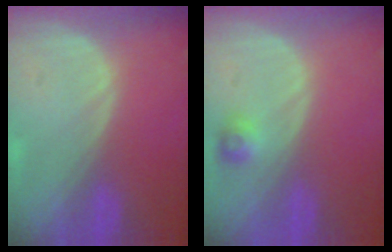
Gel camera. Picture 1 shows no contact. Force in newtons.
{"total": 2.4, "press": 2.2, "slide": 0.9}